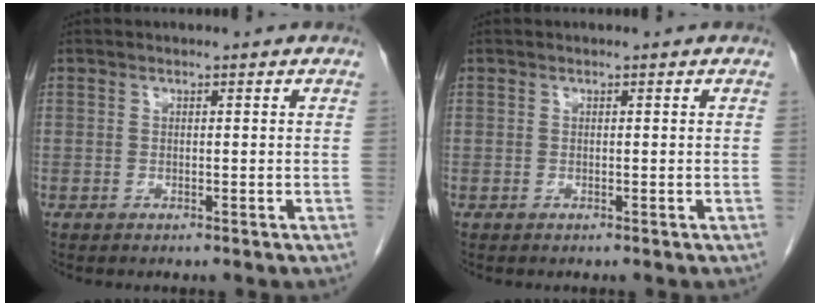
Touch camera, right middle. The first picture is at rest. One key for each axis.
{"total": 0.0}